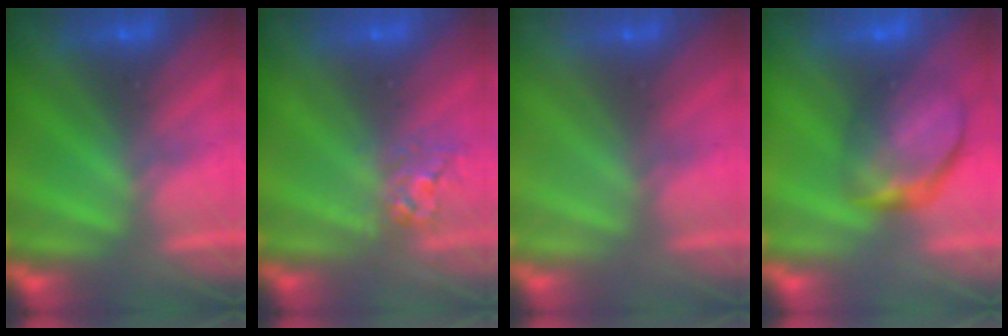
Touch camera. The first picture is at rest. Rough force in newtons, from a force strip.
{"total": 2.6}
{"total": 2.9}
{"total": 9.2}